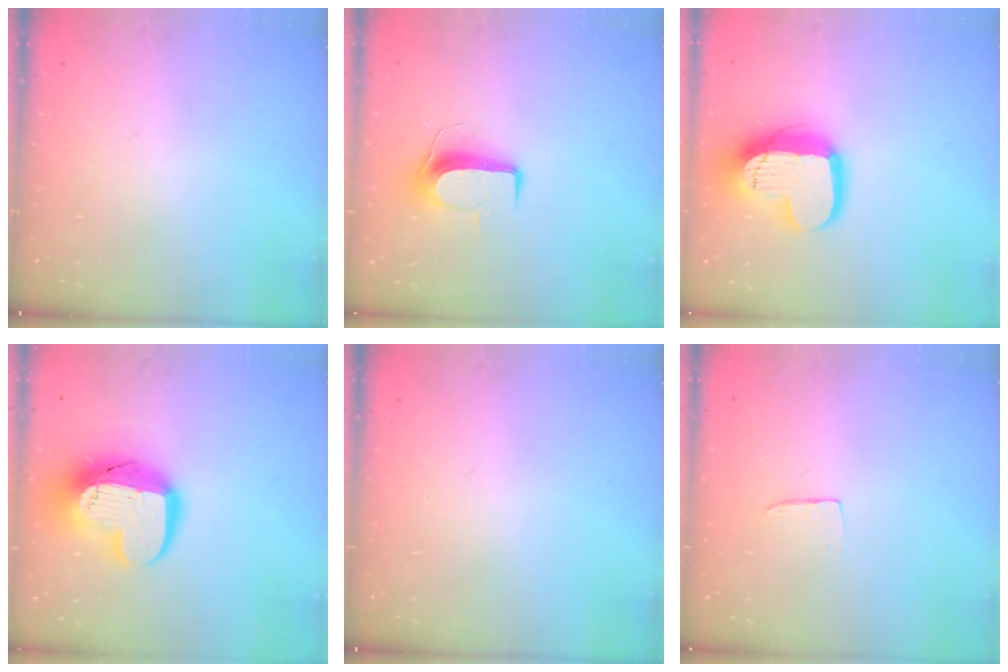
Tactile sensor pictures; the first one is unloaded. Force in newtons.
{"total": 9.2, "press": 9.2, "slide": 0.7}
{"total": 17.1, "press": 17.0, "slide": 1.5}
{"total": 18.3, "press": 18.3, "slide": 1.2}
{"total": 0.0}
{"total": 4.0, "press": 4.0, "slide": 0.3}